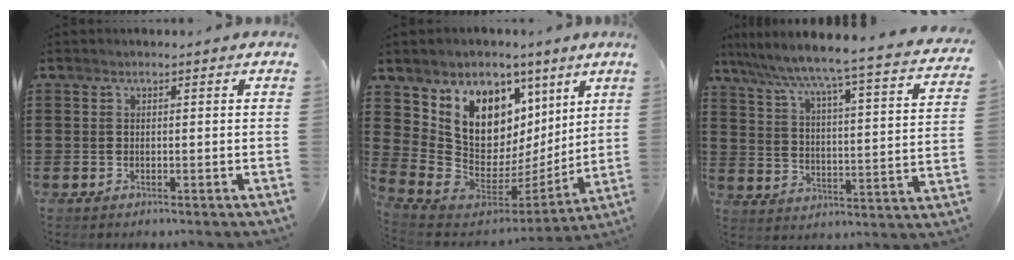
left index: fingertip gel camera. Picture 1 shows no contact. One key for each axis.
{"total": 10.3, "fx": 5.2, "fy": 7.9, "fz": 4.3, "tx": -0.110, "ty": -0.052, "tz": 0.109}
{"total": 4.7, "fx": 4.0, "fy": -1.1, "fz": 2.2, "tx": -0.064, "ty": -0.053, "tz": 0.053}